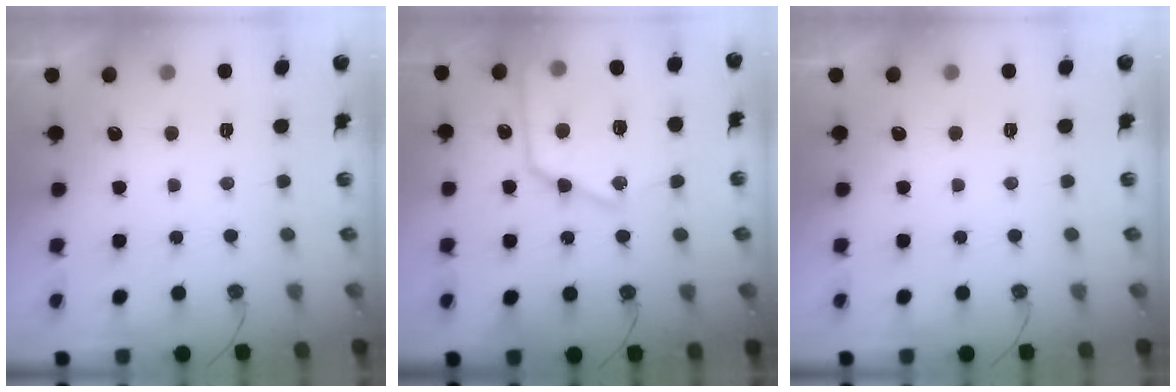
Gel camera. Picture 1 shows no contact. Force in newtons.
{"total": 23.0, "press": 22.9, "slide": 2.5}
{"total": 0.0}